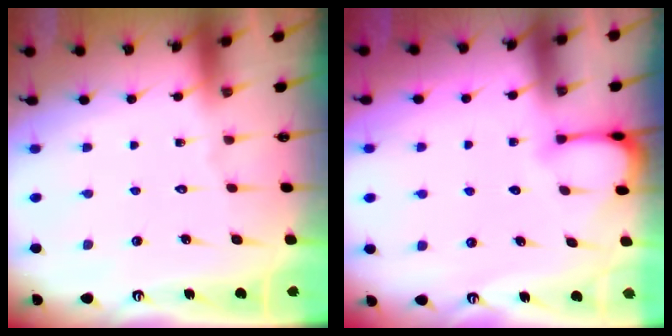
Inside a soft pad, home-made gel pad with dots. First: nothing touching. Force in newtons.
{"total": 3.8, "press": 3.8, "slide": 0.4}